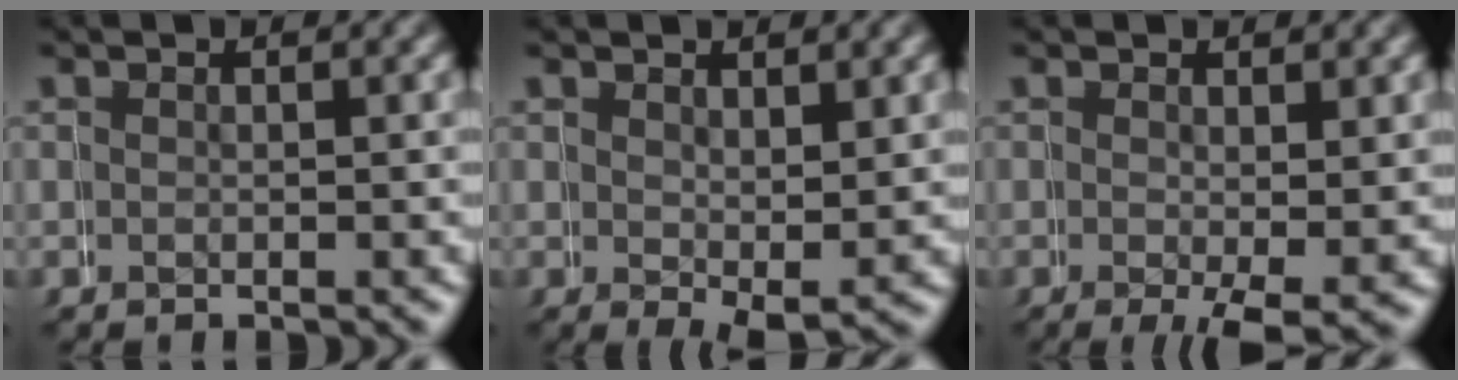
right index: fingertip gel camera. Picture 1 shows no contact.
{"total": 2.1, "force": [0.0, 0.8, 2.0], "torque": [-0.030, -0.020, 0.008]}
{"total": 3.1, "force": [-1.3, 0.7, 2.8], "torque": [-0.039, -0.020, -0.012]}